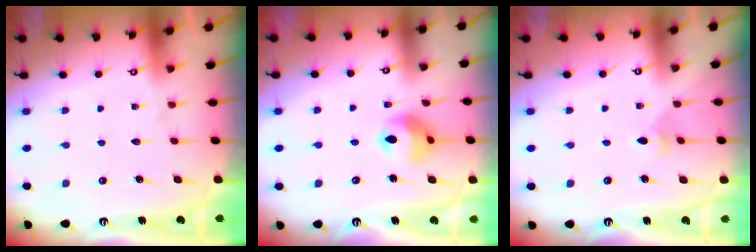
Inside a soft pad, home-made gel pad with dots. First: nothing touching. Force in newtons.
{"total": 10.3, "press": 10.2, "slide": 1.3}
{"total": 2.3, "press": 2.3, "slide": 0.4}